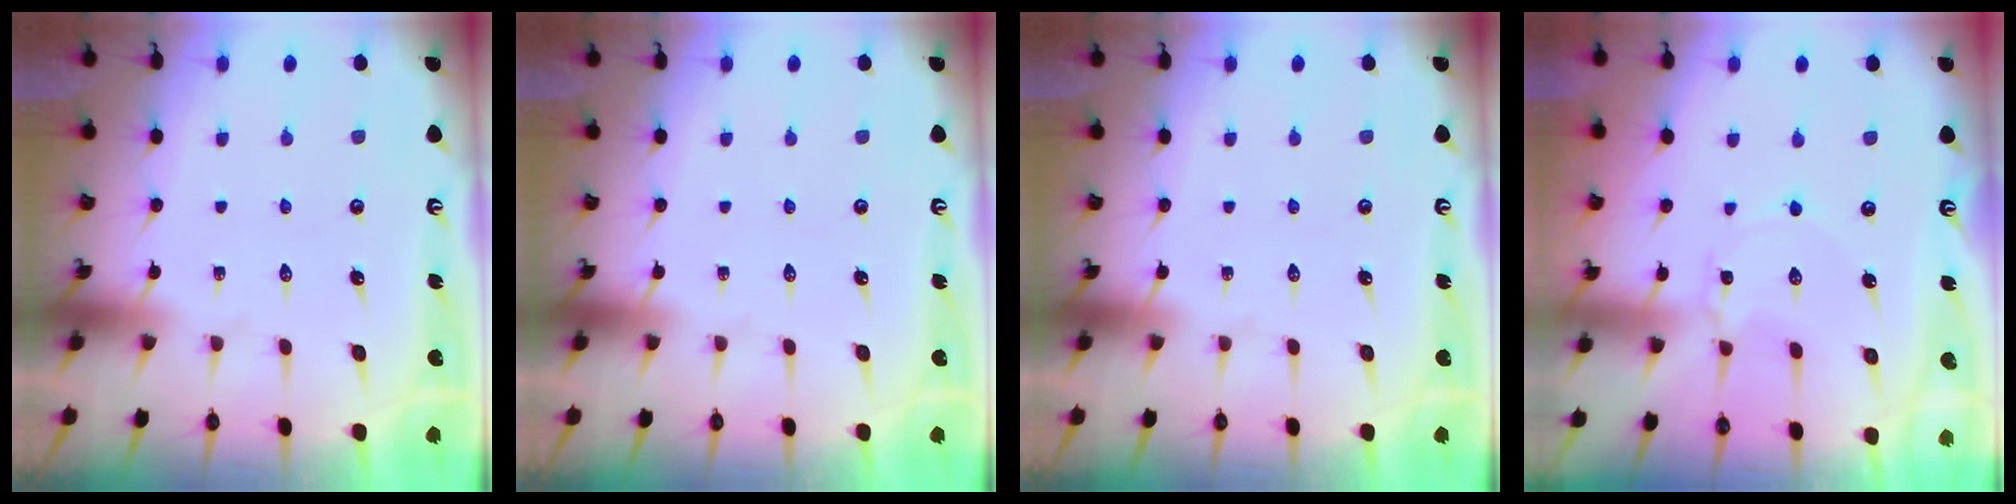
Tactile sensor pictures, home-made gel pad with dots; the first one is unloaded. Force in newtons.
{"total": 0.0}
{"total": 0.0}
{"total": 2.8, "press": 2.8, "slide": 0.3}